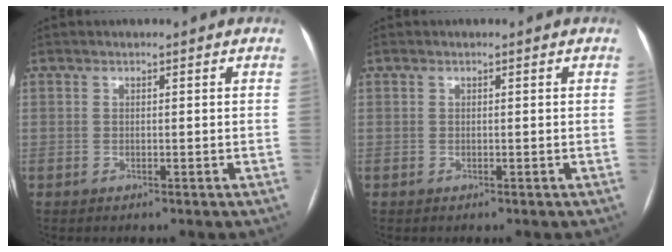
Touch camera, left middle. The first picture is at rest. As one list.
[{"total": 0.0}]